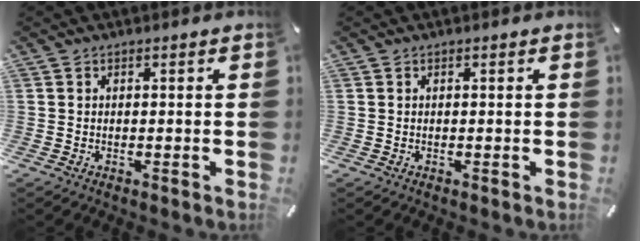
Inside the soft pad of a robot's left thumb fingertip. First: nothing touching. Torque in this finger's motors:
{"motor_torque": [0.00, 0.00, 0.00, 0.00, 0.00]}